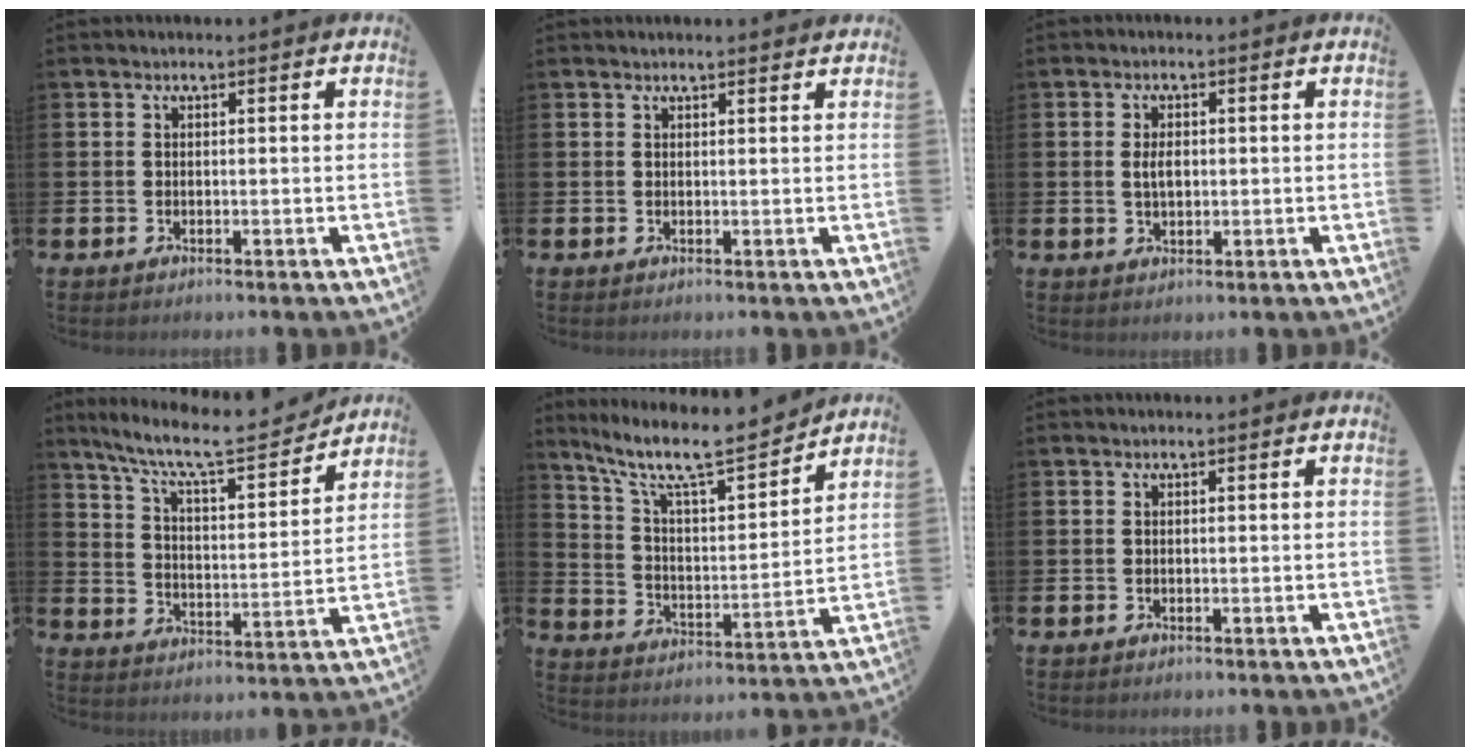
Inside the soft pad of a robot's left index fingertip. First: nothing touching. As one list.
[{"total": 0.8, "force": [0.8, 0.0, 0.2], "torque": [0.007, -0.005, 0.013]}, {"total": 2.7, "force": [0.3, 1.6, 2.2], "torque": [-0.036, 0.003, 0.002]}, {"total": 9.9, "force": [8.7, 2.0, 4.4], "torque": [-0.113, -0.054, 0.146]}, {"total": 10.4, "force": [9.0, 1.7, 5.0], "torque": [-0.126, -0.061, 0.149]}, {"total": 0.0}]